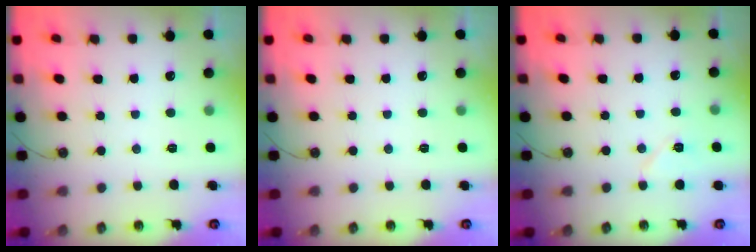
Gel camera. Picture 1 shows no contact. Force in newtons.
{"total": 0.0}
{"total": 5.7, "press": 4.3, "slide": 3.7}